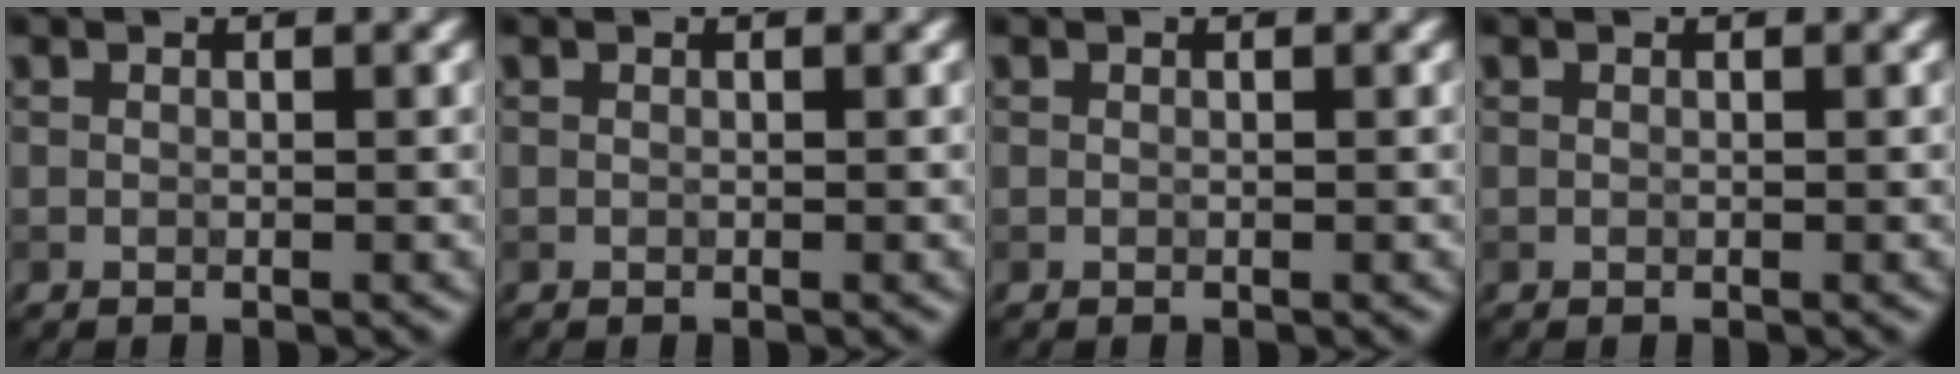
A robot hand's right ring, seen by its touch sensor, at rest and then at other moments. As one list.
[{"total": 0.0}, {"total": 0.0}, {"total": 0.0}]